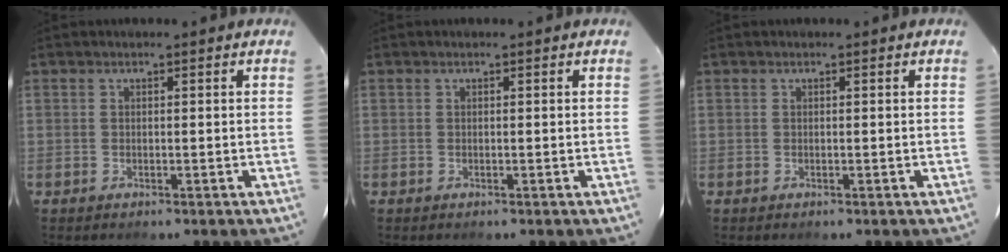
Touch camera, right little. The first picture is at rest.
{"total": 0.0}
{"total": 0.0}